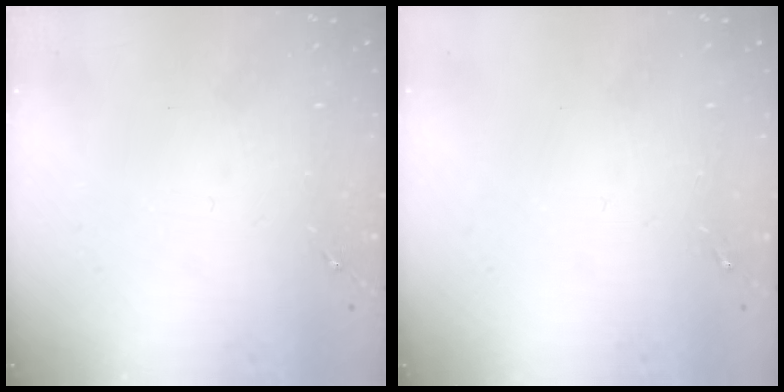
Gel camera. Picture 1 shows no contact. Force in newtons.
{"total": 0.0}